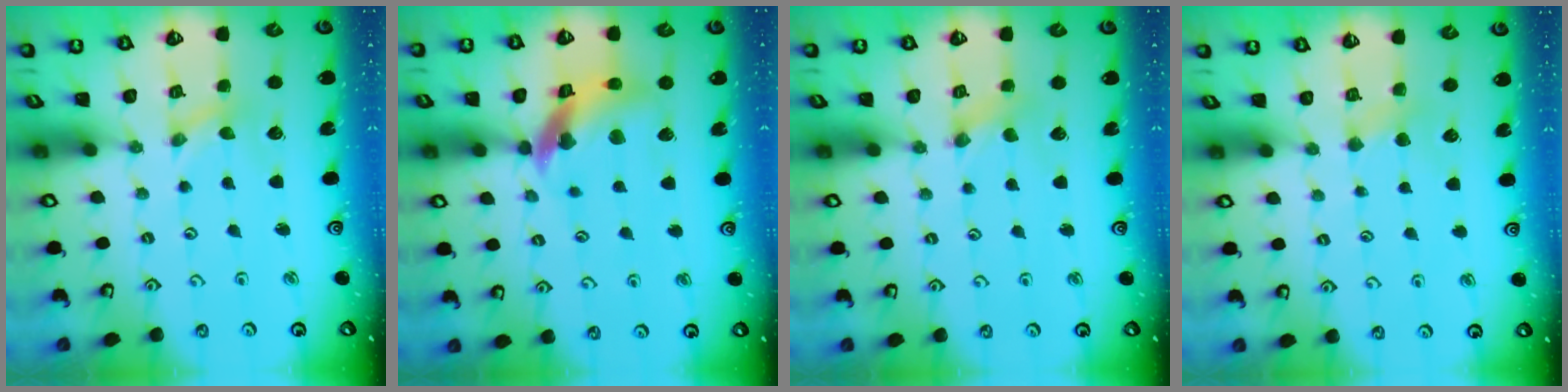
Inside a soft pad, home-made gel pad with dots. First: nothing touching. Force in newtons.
{"total": 14.1, "press": 14.1, "slide": 1.6}
{"total": 1.6, "press": 1.5, "slide": 0.3}
{"total": 2.8, "press": 2.8, "slide": 0.5}